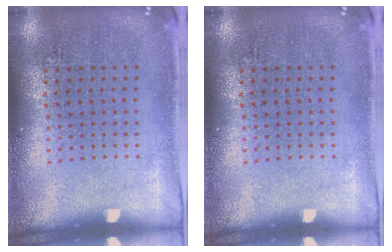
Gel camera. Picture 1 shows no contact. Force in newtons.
{"total": 0.0}